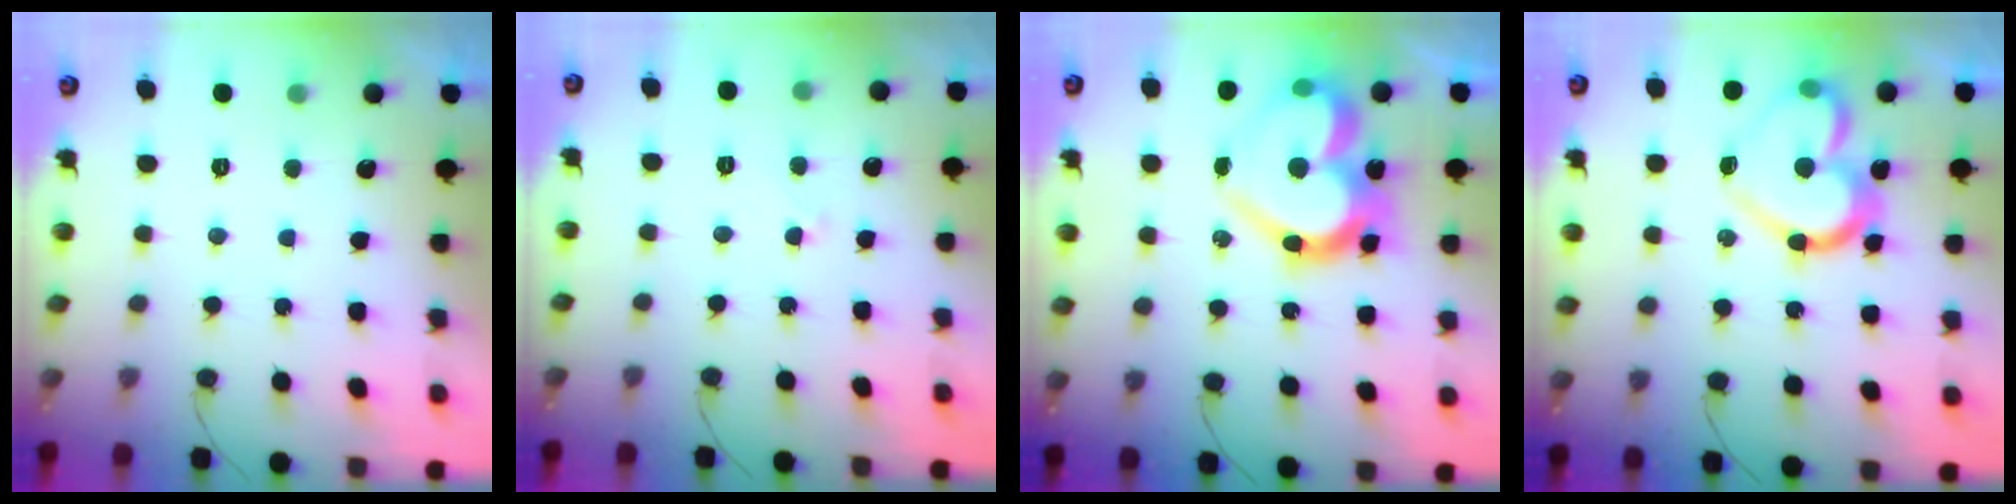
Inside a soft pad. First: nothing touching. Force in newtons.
{"total": 3.1, "press": 3.1, "slide": 0.3}
{"total": 21.4, "press": 21.3, "slide": 2.6}
{"total": 16.8, "press": 16.7, "slide": 1.4}